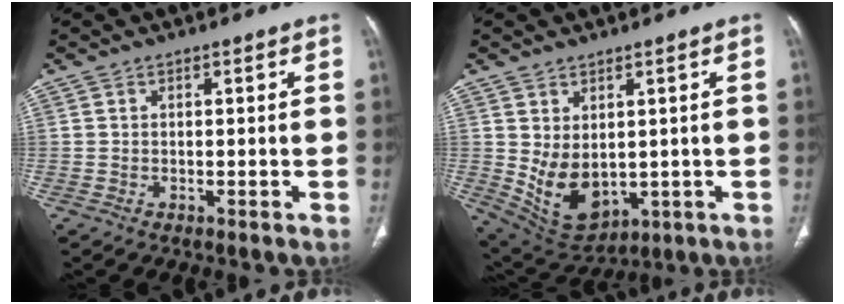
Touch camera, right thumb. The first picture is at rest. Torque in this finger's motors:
{"motor_torque": [-0.78, 1.07, 0.60, 0.68, 0.18]}